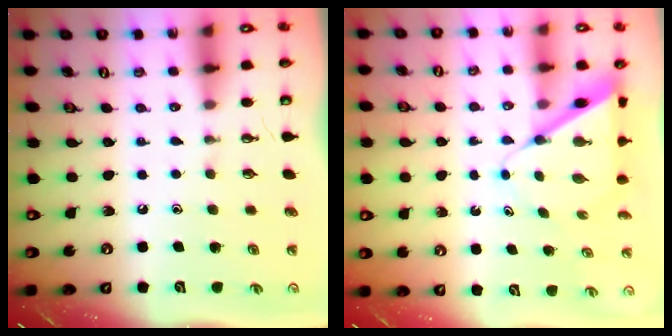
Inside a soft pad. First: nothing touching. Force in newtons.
{"total": 7.2, "press": 7.2, "slide": 0.5}